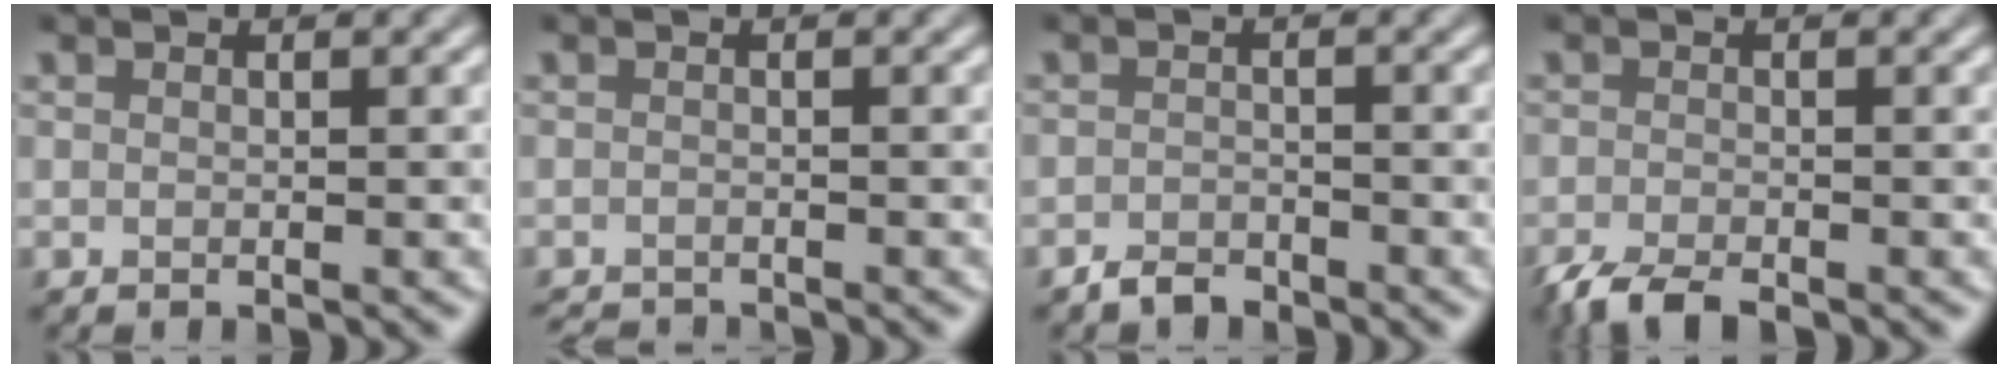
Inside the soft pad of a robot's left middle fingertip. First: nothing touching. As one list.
[{"total": 2.2, "force": [-2.2, 0.3, 0.4], "torque": [0.002, -0.011, -0.036]}, {"total": 1.5, "force": [-1.4, 0.6, 0.3], "torque": [-0.004, 0.005, -0.029]}, {"total": 3.2, "force": [-2.6, 0.7, 1.7], "torque": [-0.033, -0.008, -0.053]}]